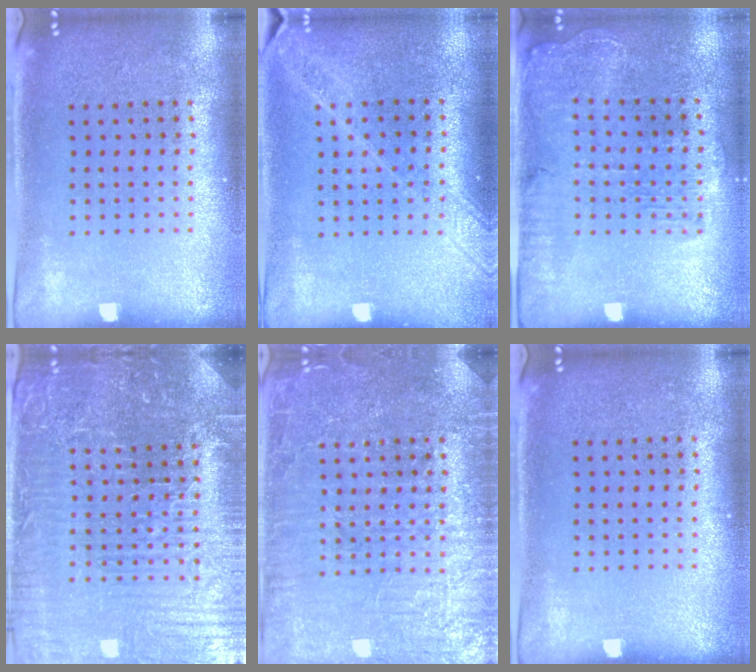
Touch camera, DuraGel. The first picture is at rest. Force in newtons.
{"total": 1.7, "press": 1.4, "slide": 0.9}
{"total": 1.4, "press": 1.4, "slide": 0.4}
{"total": 5.9, "press": 5.4, "slide": 2.4}
{"total": 4.3, "press": 4.3, "slide": 0.6}
{"total": 0.0}